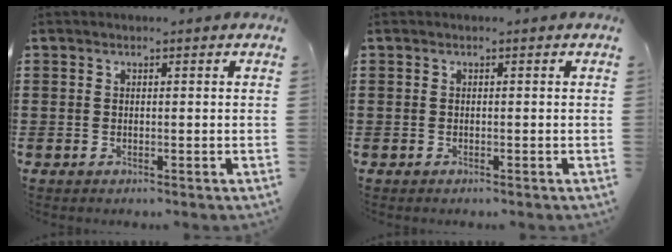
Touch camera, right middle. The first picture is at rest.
{"total": 0.0}